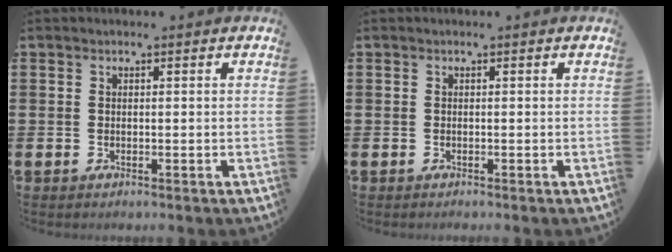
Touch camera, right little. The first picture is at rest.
{"total": 0.0}